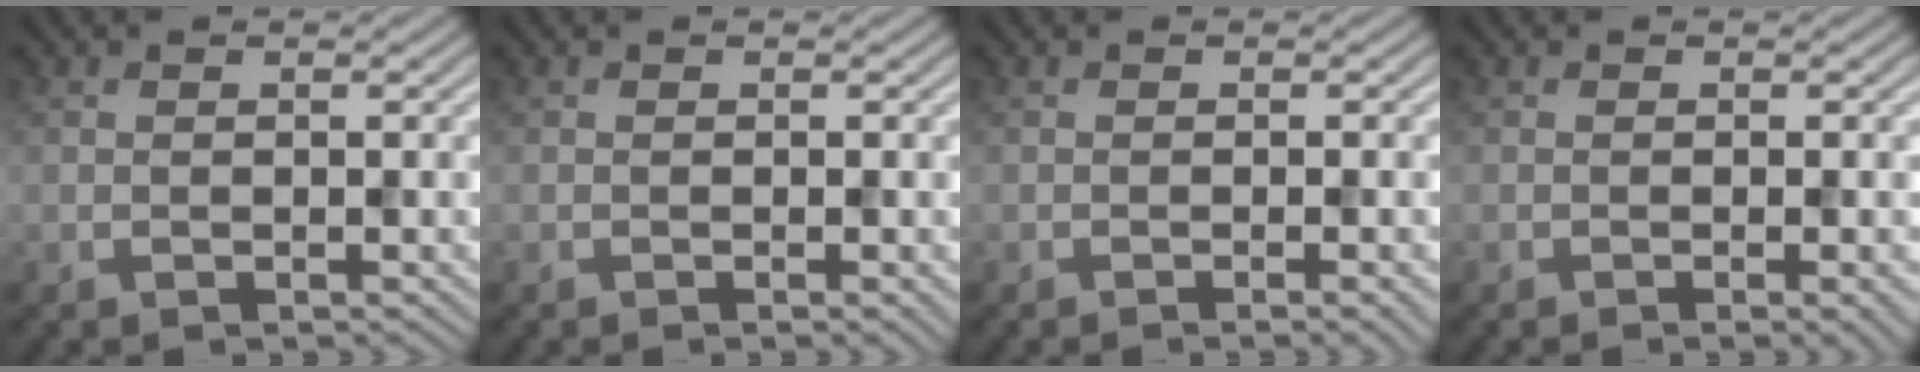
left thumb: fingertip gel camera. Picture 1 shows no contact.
{"total": 0.0}
{"total": 1.1, "force": [-0.4, 0.2, 0.9], "torque": [-0.010, 0.003, -0.007]}
{"total": 1.0, "force": [-0.3, 0.2, 0.9], "torque": [-0.011, 0.001, -0.005]}